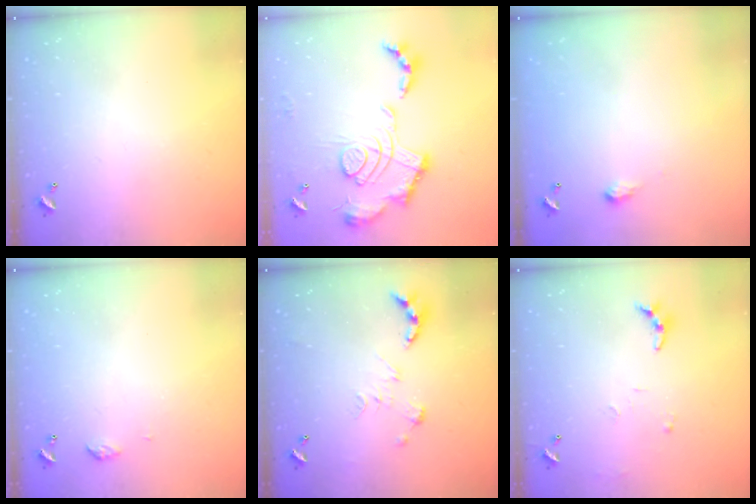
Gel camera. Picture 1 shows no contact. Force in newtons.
{"total": 2.4, "press": 1.9, "slide": 1.5}
{"total": 2.0, "press": 2.0, "slide": 0.3}
{"total": 4.6, "press": 4.5, "slide": 0.6}
{"total": 0.0}
{"total": 7.9, "press": 7.9, "slide": 0.5}